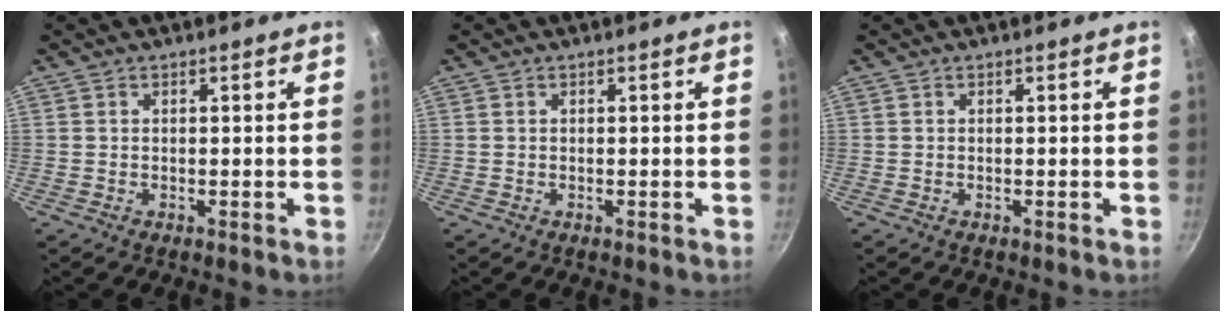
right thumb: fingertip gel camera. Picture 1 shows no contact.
{"total": 0.0}
{"total": 0.0}